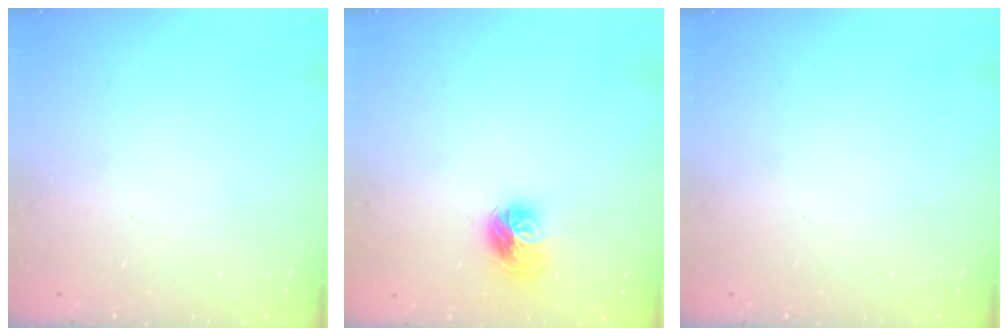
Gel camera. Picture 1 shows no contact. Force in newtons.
{"total": 10.0, "press": 9.9, "slide": 1.2}
{"total": 0.0}